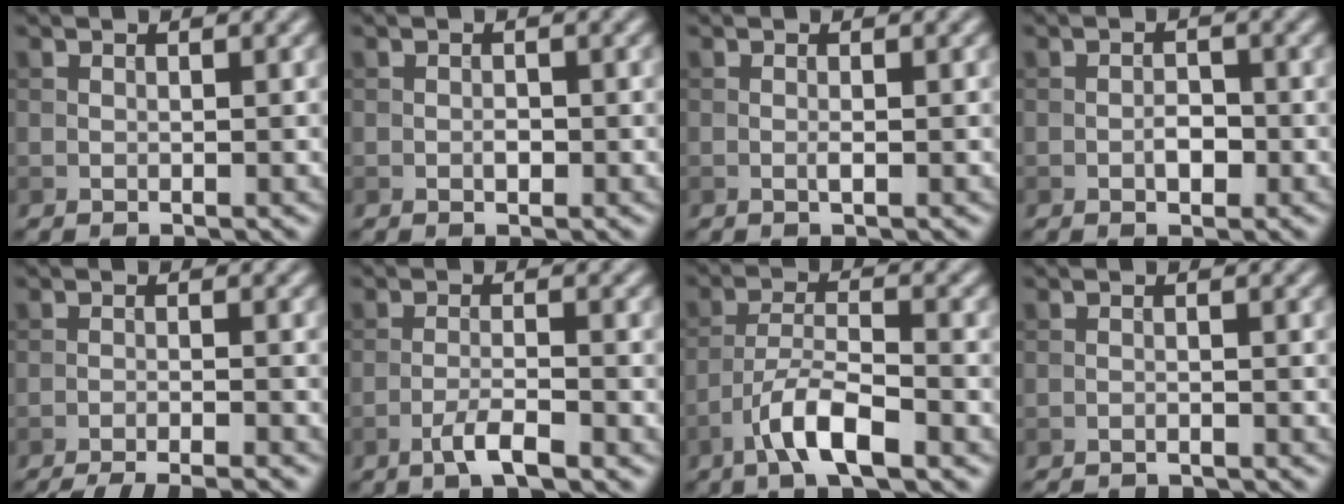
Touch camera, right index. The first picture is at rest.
{"total": 0.8, "force": [-0.3, 0.5, 0.6], "torque": [-0.008, 0.001, -0.004]}
{"total": 0.6, "force": [-0.2, 0.1, 0.6], "torque": [-0.014, -0.002, -0.005]}
{"total": 1.6, "force": [-0.6, 0.9, 1.2], "torque": [-0.019, 0.002, -0.011]}
{"total": 6.8, "force": [-6.0, 1.3, 2.9], "torque": [-0.038, -0.009, -0.090]}
{"total": 2.8, "force": [-1.8, 0.4, 2.1], "torque": [-0.040, 0.005, -0.039]}
{"total": 5.4, "force": [-3.3, 1.4, 4.1], "torque": [-0.076, 0.005, -0.066]}
{"total": 3.0, "force": [-2.9, 0.3, 0.5], "torque": [-0.015, -0.007, -0.046]}